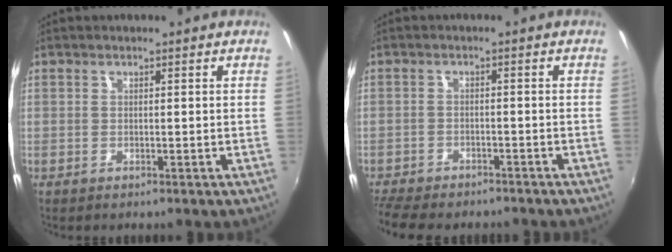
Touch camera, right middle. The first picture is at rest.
{"total": 9.2, "force": [-8.1, 2.4, 3.5], "torque": [-0.094, -0.025, -0.132]}